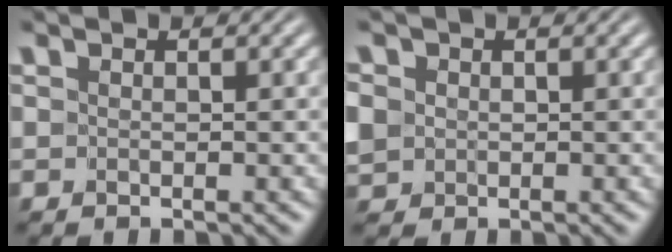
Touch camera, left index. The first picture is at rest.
{"total": 2.9, "force": [0.3, 2.7, 1.0], "torque": [-0.039, 0.016, 0.002]}